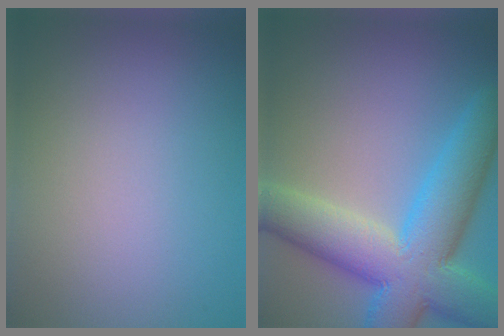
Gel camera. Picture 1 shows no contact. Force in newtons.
{"total": 11.2, "press": 11.2, "slide": 0.4}